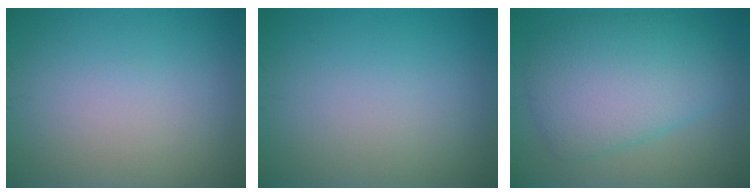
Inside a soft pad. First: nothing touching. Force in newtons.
{"total": 0.0}
{"total": 7.4, "press": 7.4, "slide": 0.1}